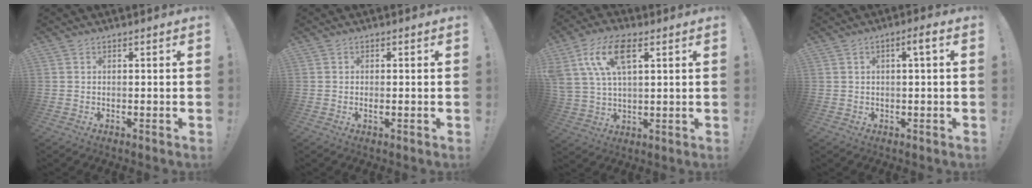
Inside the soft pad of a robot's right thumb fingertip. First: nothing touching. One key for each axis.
{"total": 0.9, "fx": 0.0, "fy": 0.0, "fz": 0.9, "tx": -0.008, "ty": -0.006, "tz": -0.001}
{"total": 13.3, "fx": 5.7, "fy": 6.4, "fz": 10.1, "tx": -0.208, "ty": -0.001, "tz": 0.106}
{"total": 3.2, "fx": 0.3, "fy": 0.3, "fz": 3.2, "tx": -0.048, "ty": 0.000, "tz": -0.001}